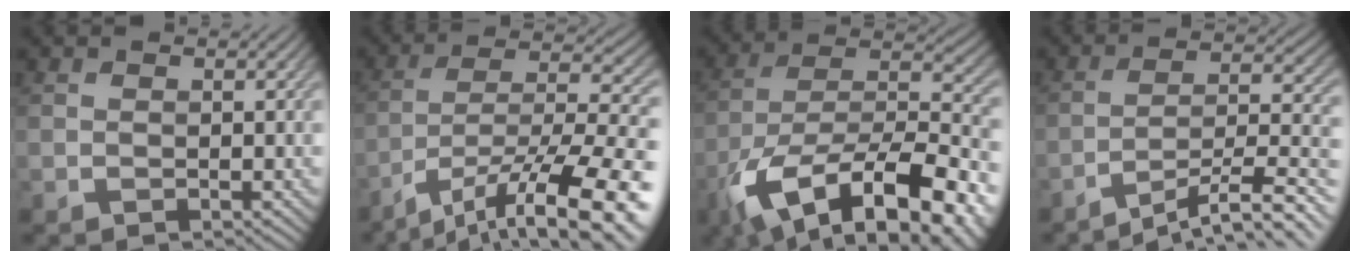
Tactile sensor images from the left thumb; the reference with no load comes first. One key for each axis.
{"total": 15.8, "fx": -9.8, "fy": 4.6, "fz": 11.6, "tx": -0.189, "ty": -0.002, "tz": -0.160}
{"total": 18.3, "fx": -10.1, "fy": 8.3, "fz": 12.9, "tx": -0.233, "ty": -0.037, "tz": -0.156}
{"total": 12.5, "fx": -9.7, "fy": 2.1, "fz": 7.6, "tx": -0.117, "ty": 0.012, "tz": -0.148}